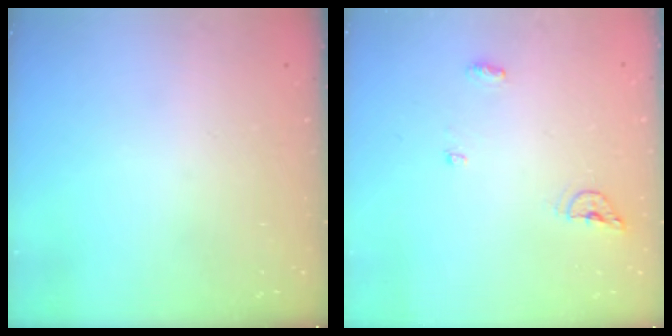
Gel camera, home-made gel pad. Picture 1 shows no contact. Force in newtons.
{"total": 5.9, "press": 5.8, "slide": 1.0}